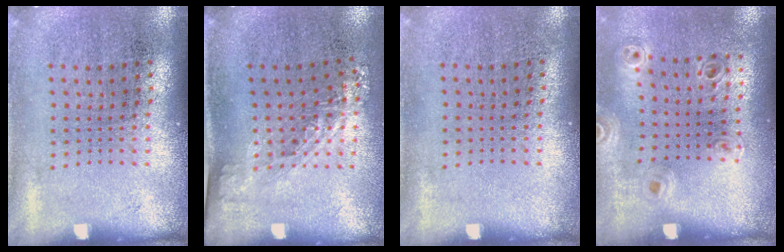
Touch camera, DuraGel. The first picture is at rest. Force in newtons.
{"total": 1.4, "press": 1.0, "slide": 0.9}
{"total": 0.0}
{"total": 0.9, "press": 0.9, "slide": 0.2}